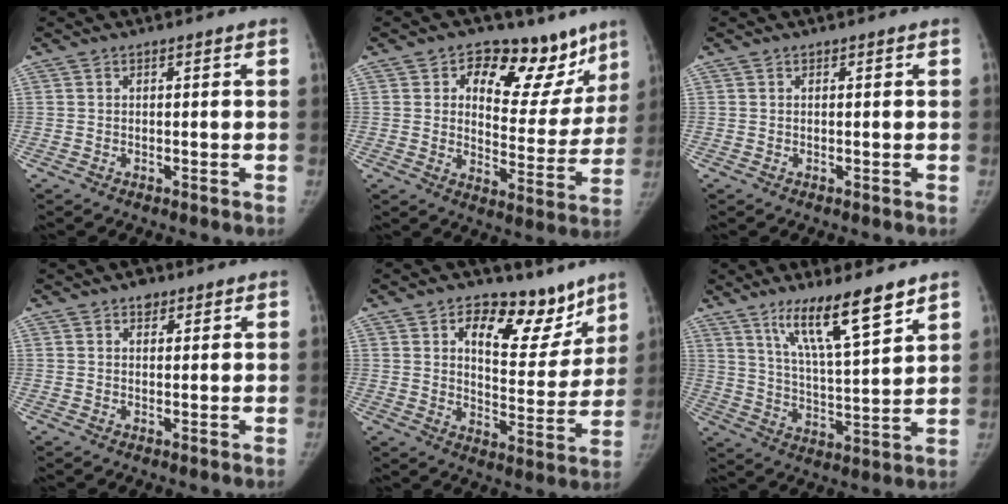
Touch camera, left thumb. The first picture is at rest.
{"total": 18.2, "force": [11.1, 10.3, 10.1], "torque": [-0.045, -0.057, 0.152]}
{"total": 0.0}
{"total": 2.4, "force": [1.6, 1.6, 0.9], "torque": [0.002, -0.006, 0.019]}
{"total": 15.1, "force": [9.6, 8.5, 8.0], "torque": [-0.047, -0.055, 0.146]}
{"total": 13.6, "force": [9.2, 2.1, 9.8], "torque": [-0.160, -0.055, 0.167]}